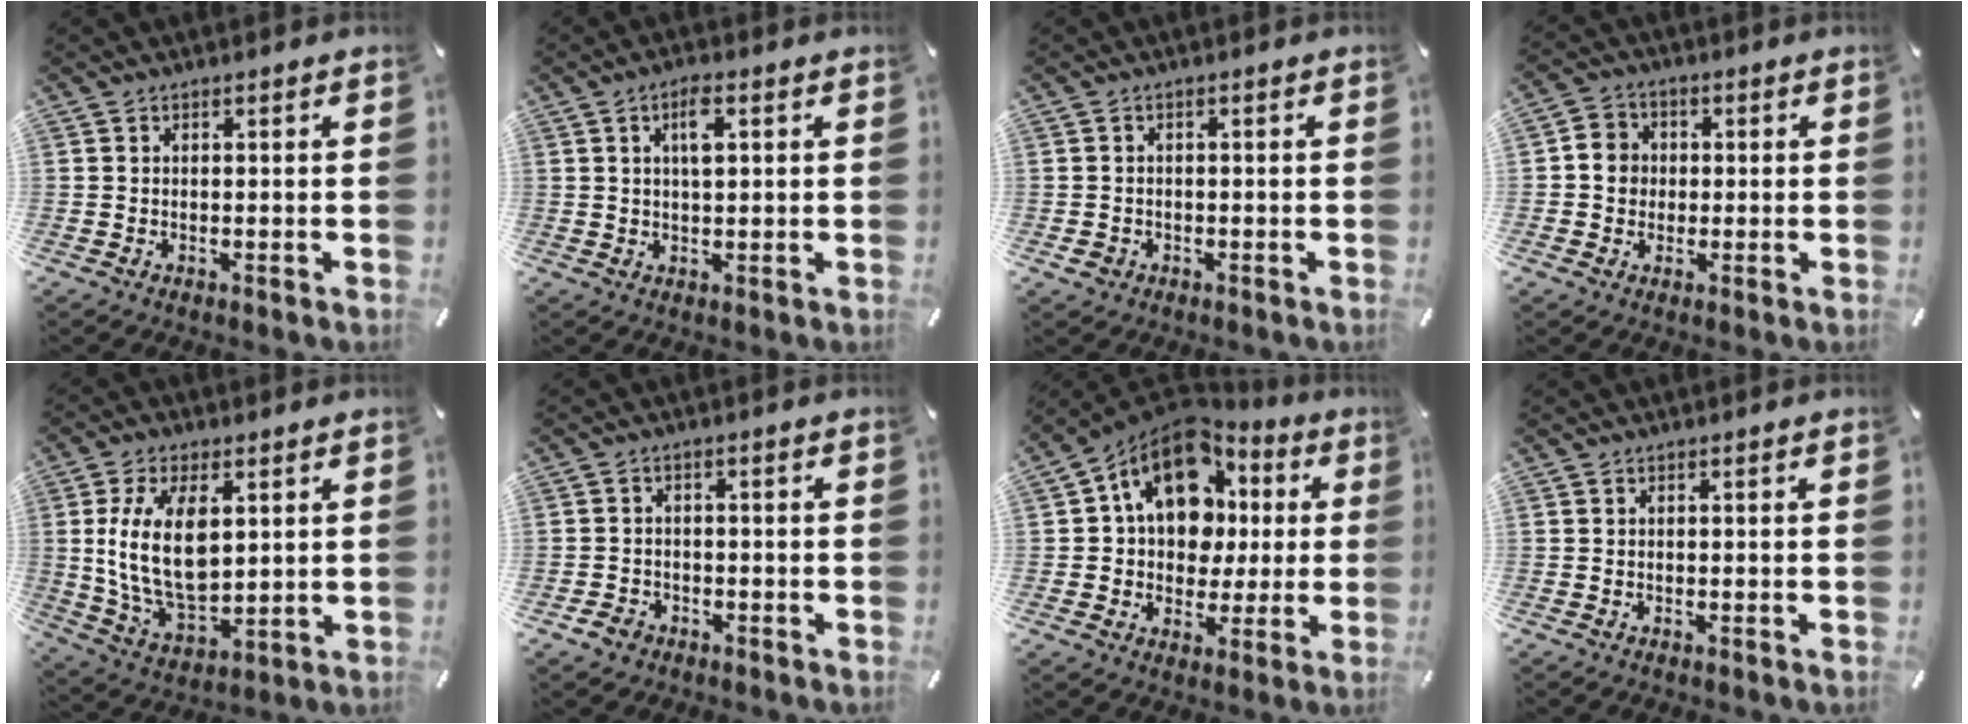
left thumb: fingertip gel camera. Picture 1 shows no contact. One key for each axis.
{"total": 4.8, "fx": 1.5, "fy": 1.8, "fz": 4.1, "tx": -0.080, "ty": 0.006, "tz": 0.022}
{"total": 1.7, "fx": -0.7, "fy": 1.5, "fz": 0.5, "tx": -0.009, "ty": 0.004, "tz": -0.016}
{"total": 2.8, "fx": 0.0, "fy": 2.6, "fz": 1.2, "tx": -0.009, "ty": 0.000, "tz": -0.004}
{"total": 15.3, "fx": 3.2, "fy": 9.0, "fz": 12.0, "tx": -0.253, "ty": -0.005, "tz": 0.057}
{"total": 3.1, "fx": -2.0, "fy": 2.2, "fz": 0.7, "tx": -0.017, "ty": 0.008, "tz": -0.042}
{"total": 15.7, "fx": 5.3, "fy": 12.0, "fz": 8.5, "tx": -0.143, "ty": -0.027, "tz": 0.099}
{"total": 0.0}